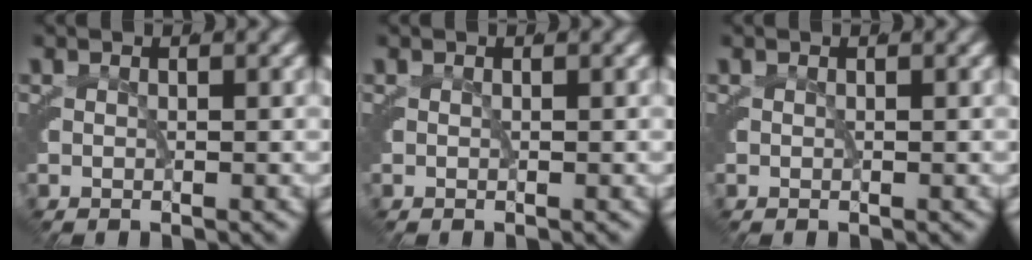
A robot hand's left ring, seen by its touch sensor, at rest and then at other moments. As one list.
[{"total": 0.0}, {"total": 0.0}]